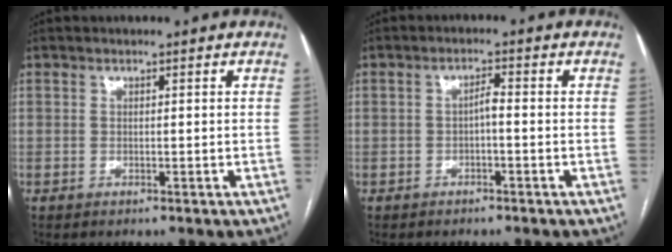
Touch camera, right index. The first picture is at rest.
{"total": 1.8, "force": [-0.5, 0.4, 1.7], "torque": [-0.026, 0.005, -0.011]}